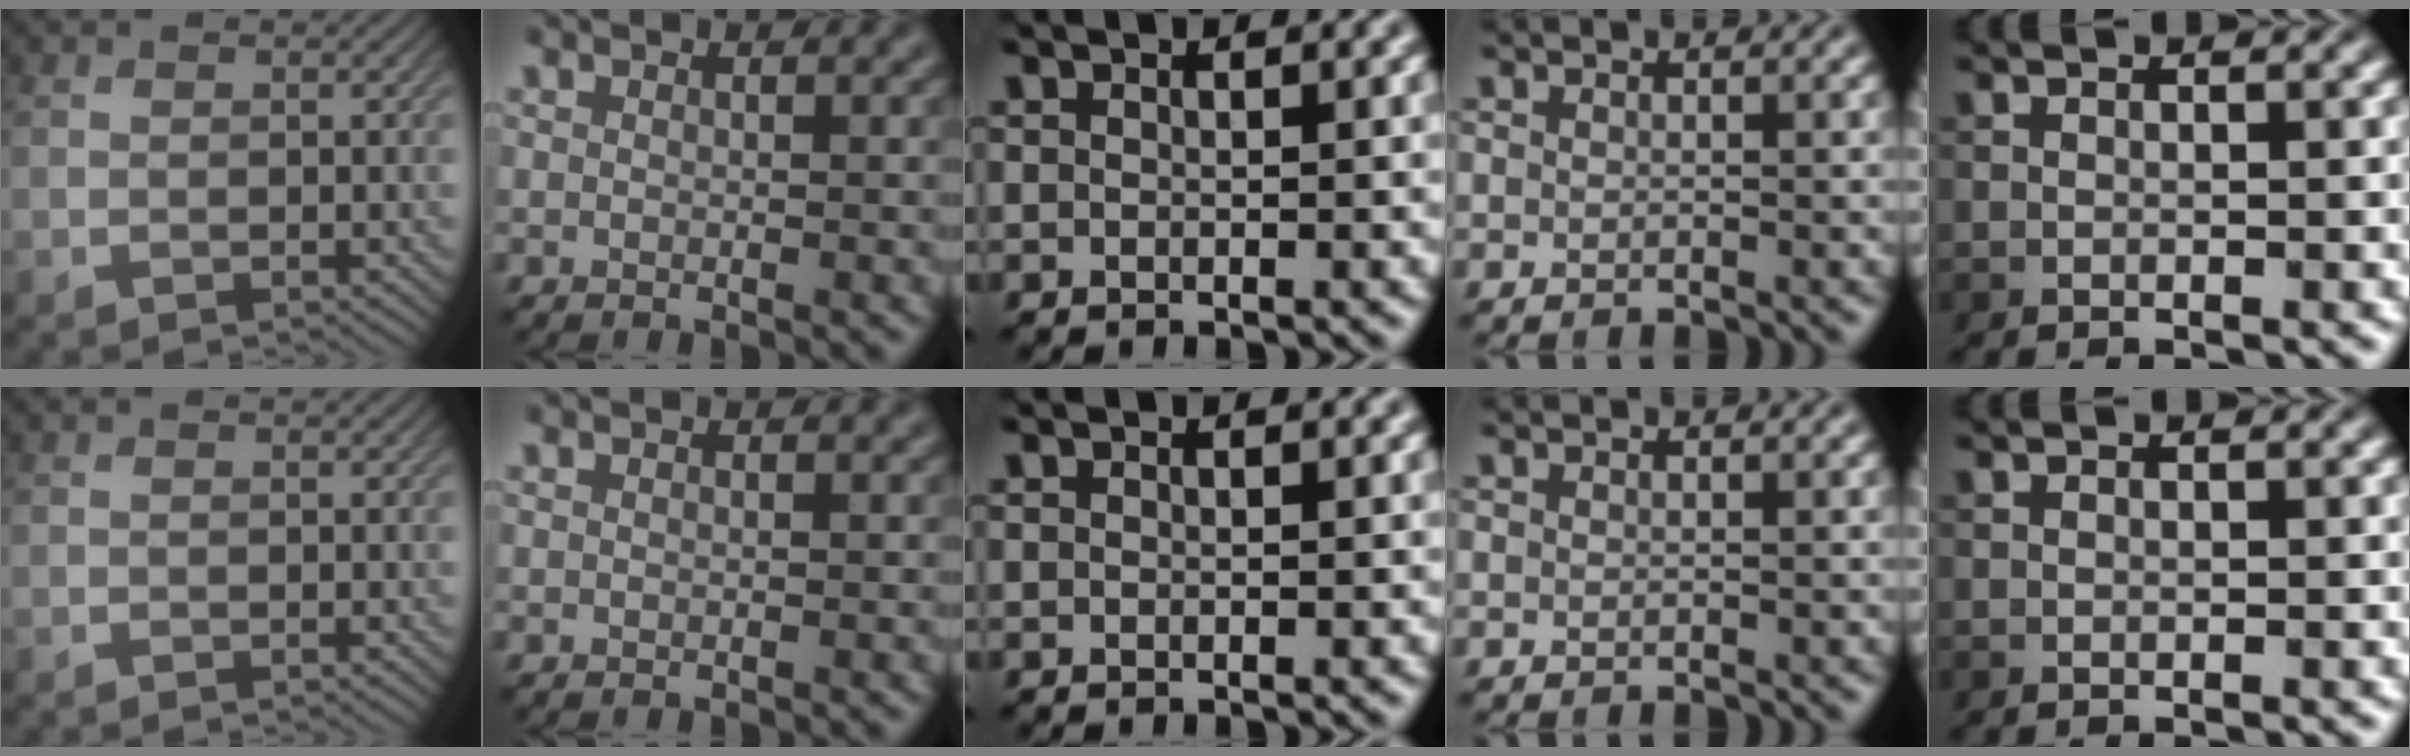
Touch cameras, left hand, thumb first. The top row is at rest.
{}